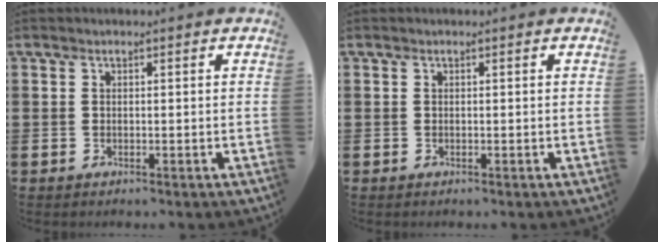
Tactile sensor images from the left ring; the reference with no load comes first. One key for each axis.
{"total": 0.0}